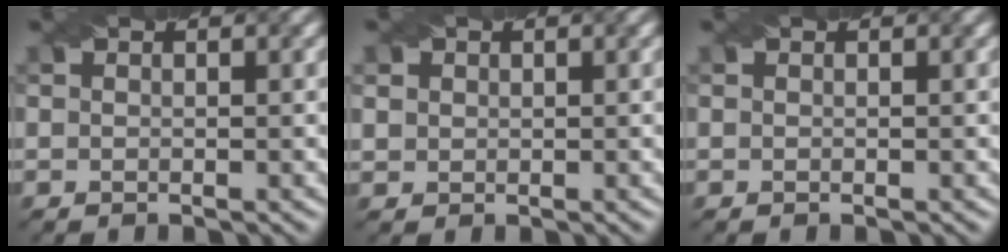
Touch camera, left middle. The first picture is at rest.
{"total": 1.7, "force": [0.8, 1.4, 0.4], "torque": [-0.011, 0.001, 0.021]}
{"total": 0.0}